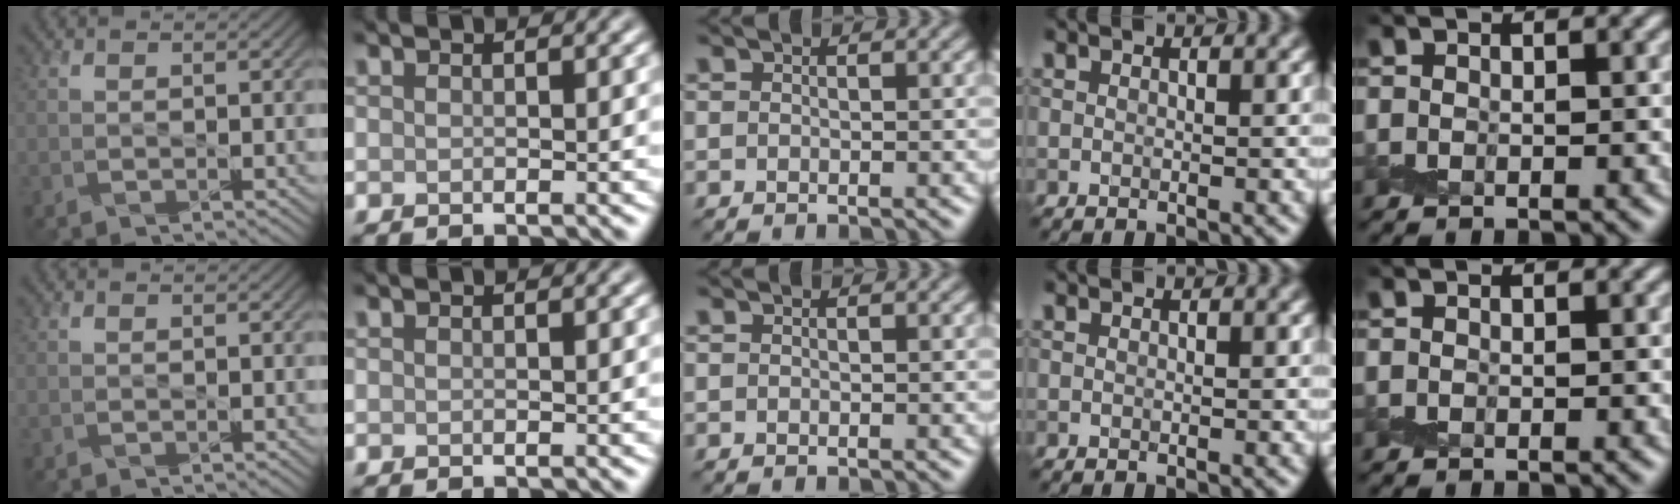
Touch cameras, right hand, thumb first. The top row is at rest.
{}